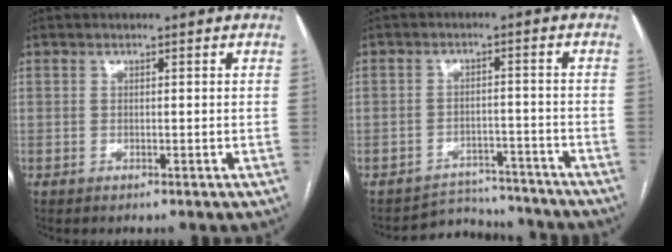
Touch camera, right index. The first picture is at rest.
{"total": 7.9, "force": [-7.4, 2.6, -1.2], "torque": [0.029, 0.028, -0.100]}